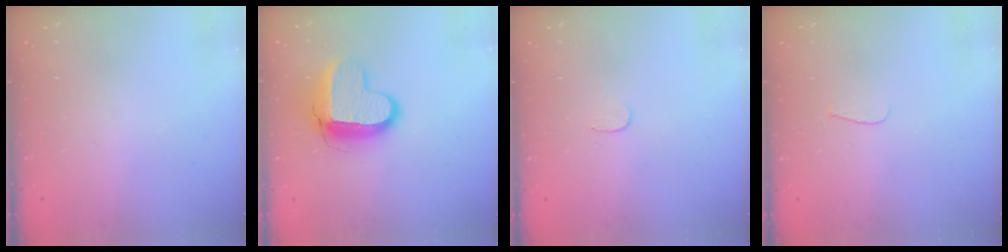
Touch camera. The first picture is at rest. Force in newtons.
{"total": 12.0, "press": 12.0, "slide": 0.7}
{"total": 3.0, "press": 3.0, "slide": 0.3}
{"total": 3.6, "press": 3.6, "slide": 0.4}